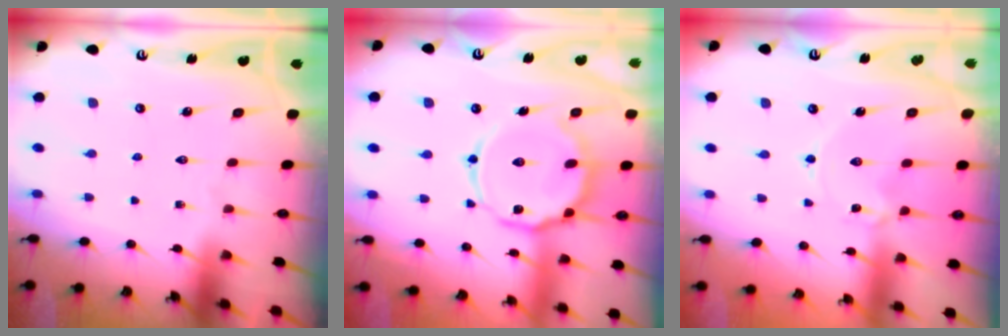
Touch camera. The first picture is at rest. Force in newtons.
{"total": 14.3, "press": 14.2, "slide": 1.4}
{"total": 1.2, "press": 1.1, "slide": 0.1}